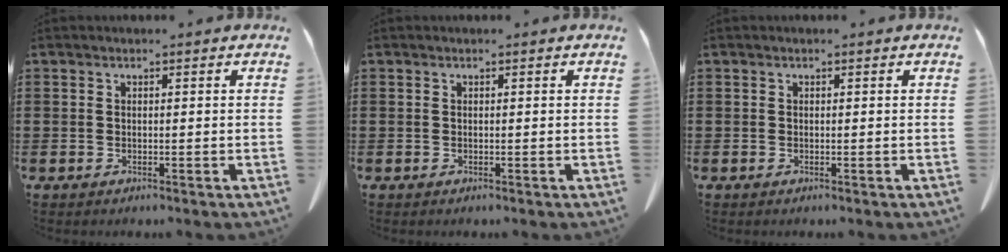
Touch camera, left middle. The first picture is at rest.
{"total": 0.0}
{"total": 0.0}